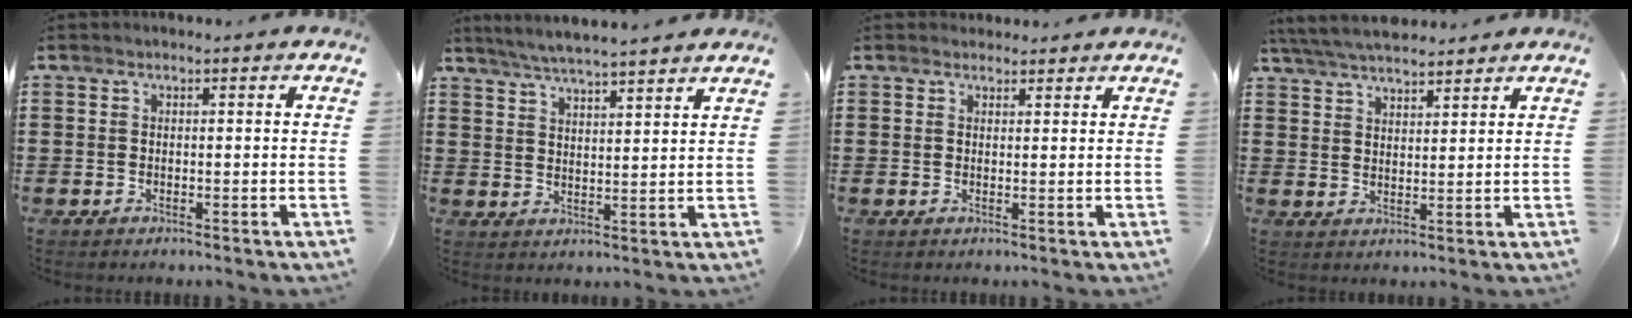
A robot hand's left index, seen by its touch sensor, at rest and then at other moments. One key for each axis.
{"total": 4.7, "fx": 4.5, "fy": -0.3, "fz": 1.4, "tx": -0.041, "ty": -0.019, "tz": 0.078}
{"total": 1.6, "fx": 1.5, "fy": 0.5, "fz": 0.1, "tx": -0.004, "ty": 0.004, "tz": 0.030}
{"total": 5.2, "fx": 4.9, "fy": 0.7, "fz": 1.5, "tx": -0.046, "ty": -0.013, "tz": 0.090}